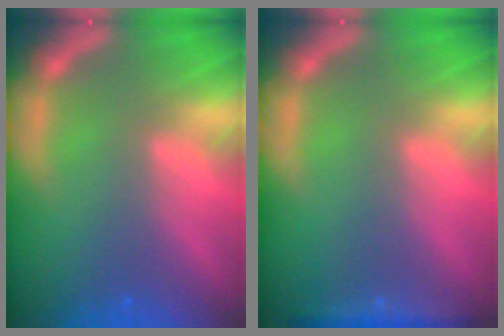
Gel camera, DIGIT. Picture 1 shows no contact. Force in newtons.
{"total": 2.4}